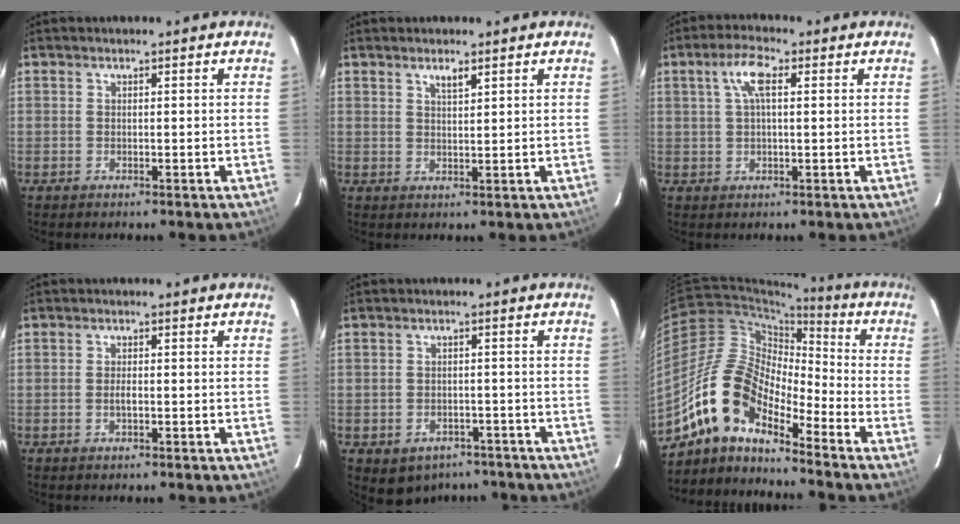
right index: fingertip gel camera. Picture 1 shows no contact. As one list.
[{"total": 2.2, "force": [1.5, 0.5, 1.5], "torque": [-0.023, 0.003, 0.027]}, {"total": 5.2, "force": [1.7, 1.7, 4.7], "torque": [-0.090, 0.013, 0.032]}, {"total": 1.4, "force": [-0.4, 0.6, 1.2], "torque": [-0.022, -0.001, -0.007]}, {"total": 8.8, "force": [-6.1, 5.7, 2.8], "torque": [-0.061, 0.010, -0.064]}, {"total": 13.3, "force": [-10.0, 5.1, 7.2], "torque": [-0.122, 0.012, -0.206]}]